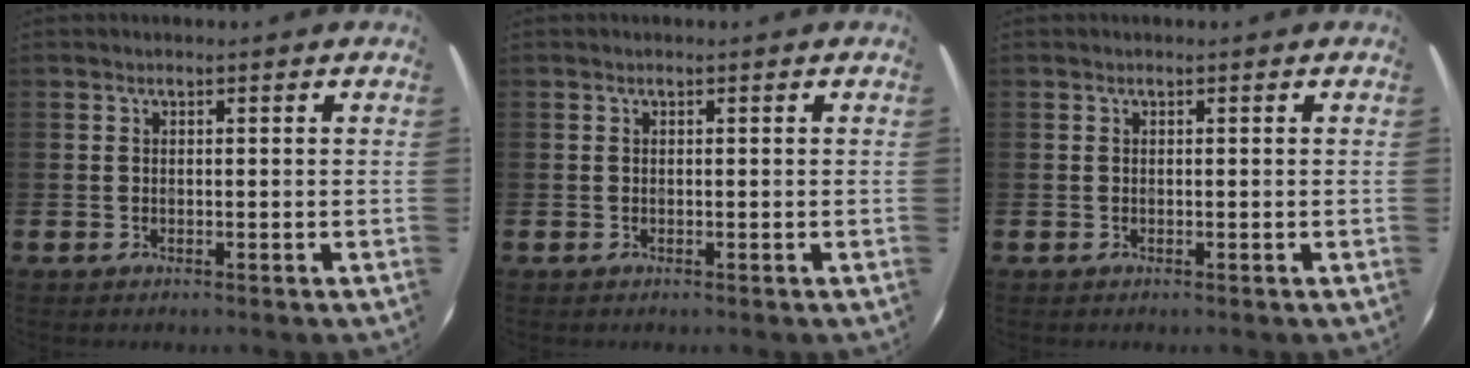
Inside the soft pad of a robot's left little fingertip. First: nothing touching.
{"total": 0.0}
{"total": 0.0}